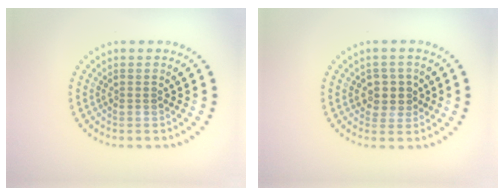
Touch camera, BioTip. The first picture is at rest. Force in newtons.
{"total": 2.4, "press": 2.2, "slide": 1.0}